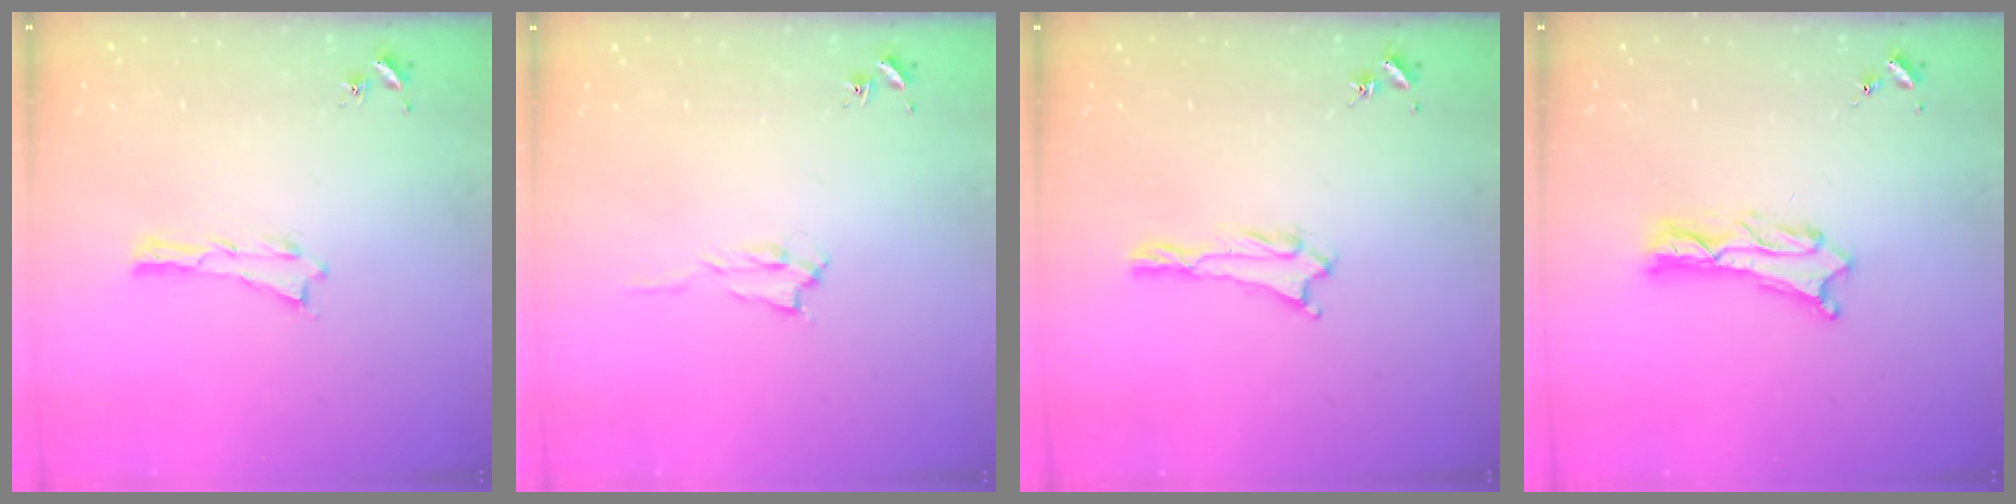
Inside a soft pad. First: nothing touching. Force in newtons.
{"total": 1.4, "press": 1.4, "slide": 0.2}
{"total": 1.0, "press": 1.0, "slide": 0.1}
{"total": 1.8, "press": 1.8, "slide": 0.2}